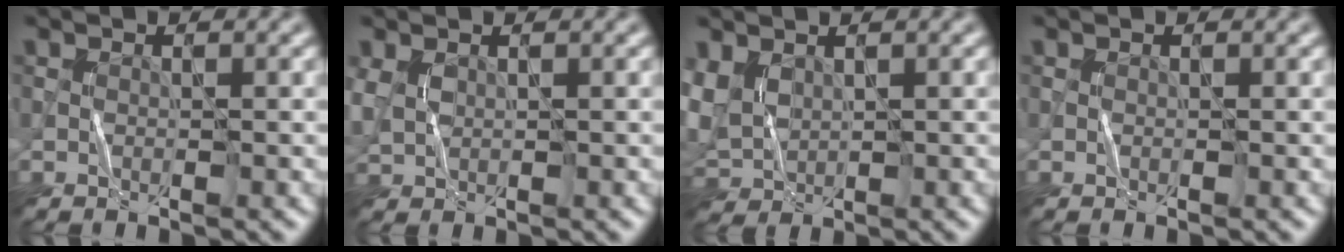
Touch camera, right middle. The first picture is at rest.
{"total": 2.2, "force": [0.8, 1.5, 1.4], "torque": [-0.038, 0.004, 0.021]}
{"total": 4.1, "force": [1.4, 3.0, 2.4], "torque": [-0.069, -0.002, 0.030]}
{"total": 0.0}